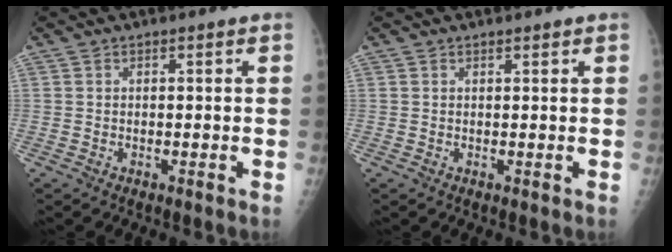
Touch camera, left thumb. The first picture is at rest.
{"total": 0.6, "force": [0.5, 0.1, 0.3], "torque": [-0.007, -0.002, 0.007]}